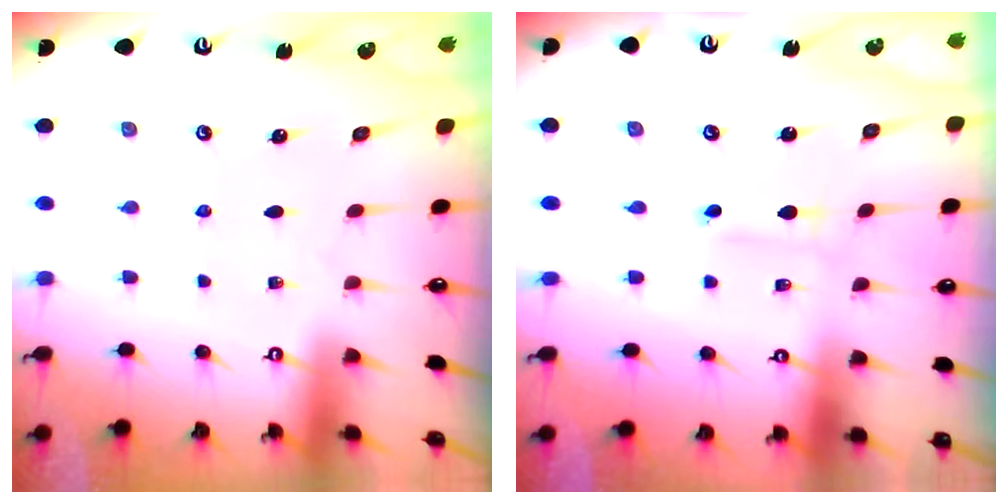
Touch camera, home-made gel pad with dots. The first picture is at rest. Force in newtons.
{"total": 1.0, "press": 1.0, "slide": 0.1}